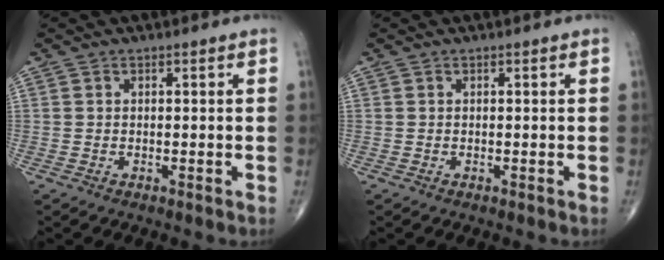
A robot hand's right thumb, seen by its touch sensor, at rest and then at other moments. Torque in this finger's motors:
{"motor_torque": [-0.19, -0.08, 0.05, 0.01, 0.04]}